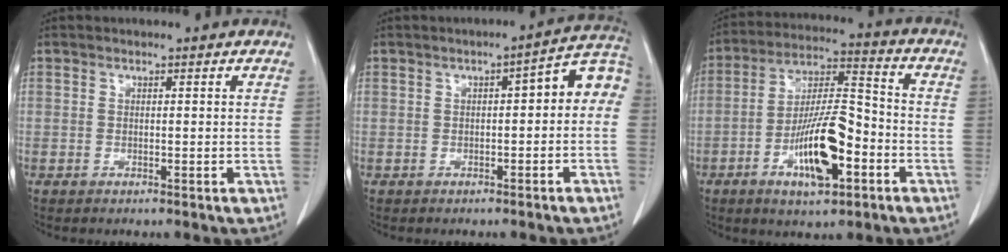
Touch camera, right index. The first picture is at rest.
{"total": 6.7, "force": [-0.3, 2.4, 6.2], "torque": [-0.078, 0.038, -0.006]}
{"total": 13.5, "force": [-5.1, 3.7, 12.0], "torque": [-0.222, 0.004, -0.087]}